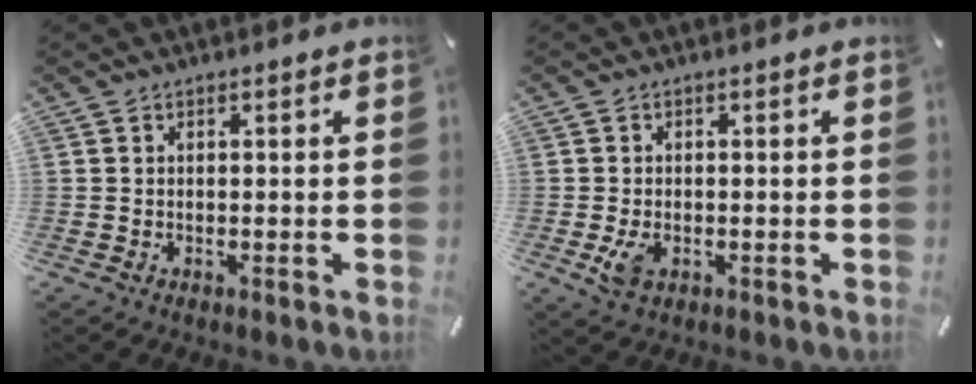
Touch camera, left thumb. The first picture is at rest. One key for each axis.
{"total": 3.9, "fx": -1.0, "fy": 2.6, "fz": 2.7, "tx": -0.065, "ty": -0.002, "tz": -0.020}